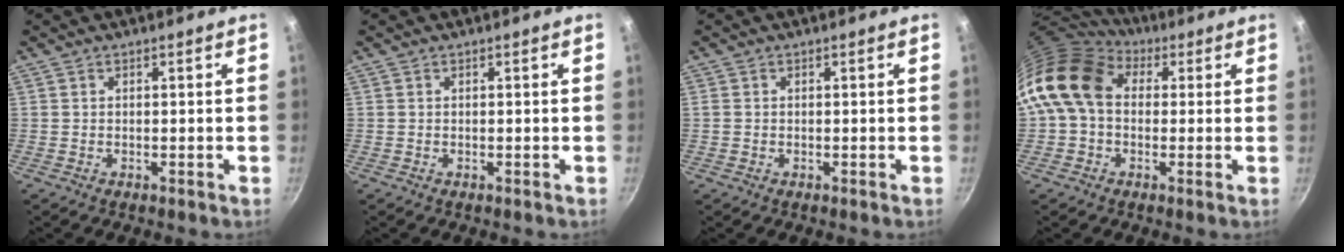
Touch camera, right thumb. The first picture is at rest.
{"total": 0.0}
{"total": 0.9, "force": [0.0, 0.8, 0.4], "torque": [-0.006, 0.002, 0.000]}
{"total": 13.7, "force": [2.5, 10.4, 8.6], "torque": [-0.138, 0.019, 0.023]}